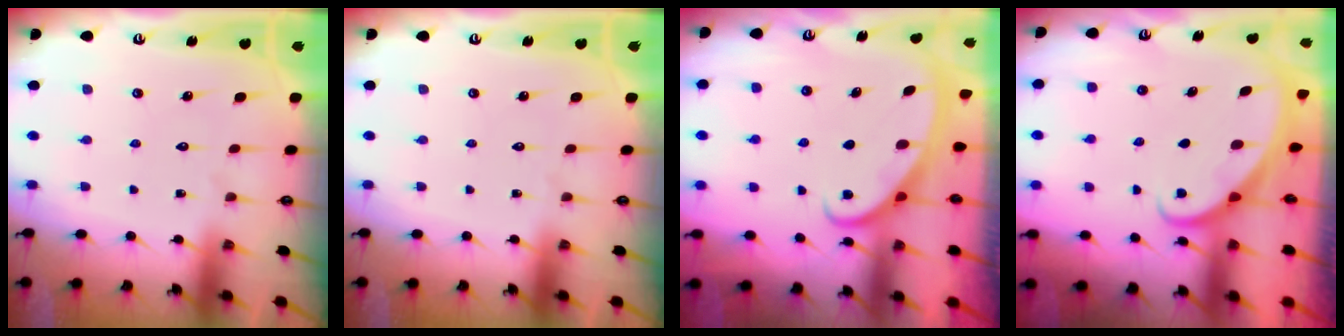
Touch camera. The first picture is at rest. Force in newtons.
{"total": 0.0}
{"total": 2.9, "press": 2.9, "slide": 0.3}
{"total": 1.3, "press": 1.3, "slide": 0.0}